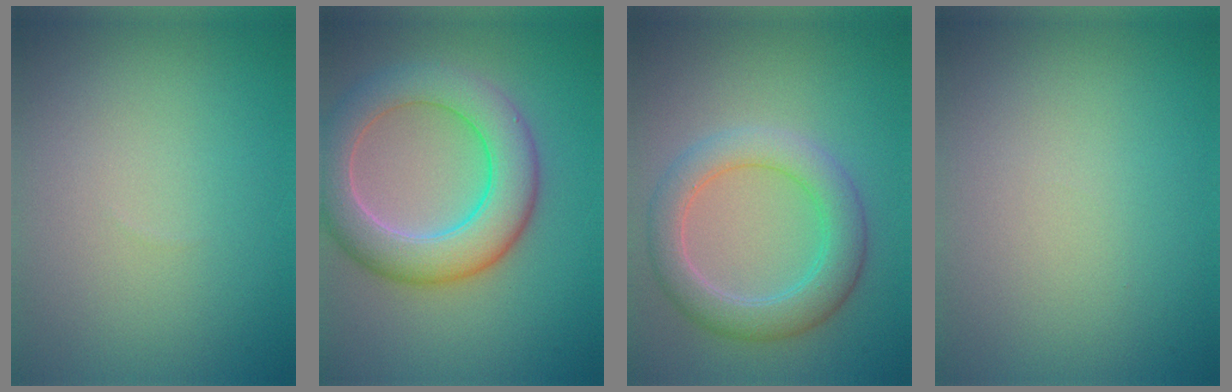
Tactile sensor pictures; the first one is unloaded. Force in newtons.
{"total": 7.1, "press": 7.1, "slide": 0.3}
{"total": 4.4, "press": 4.4, "slide": 0.2}
{"total": 0.0}